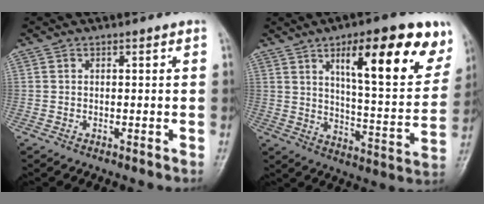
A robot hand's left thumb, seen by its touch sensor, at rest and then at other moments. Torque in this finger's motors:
{"motor_torque": [1.82, 1.23, 1.46, -1.31, 0.32]}